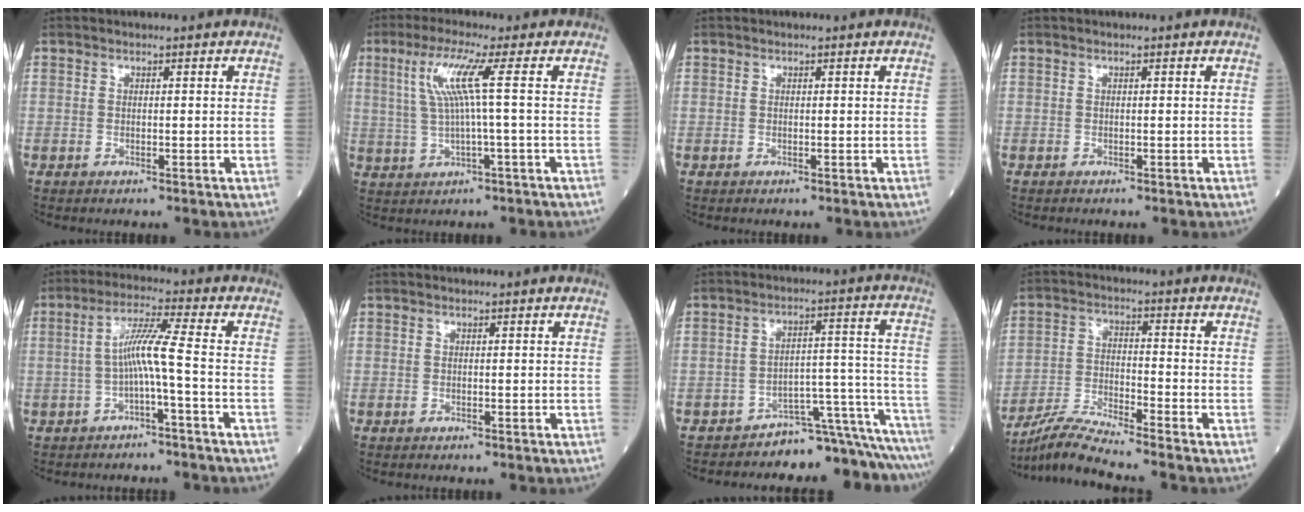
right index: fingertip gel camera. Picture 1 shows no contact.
{"total": 6.7, "force": [1.5, -1.0, 6.5], "torque": [-0.134, 0.014, 0.037]}
{"total": 0.0}
{"total": 0.0}
{"total": 5.7, "force": [-1.4, -0.9, 5.5], "torque": [-0.106, 0.020, -0.025]}
{"total": 0.0}
{"total": 10.5, "force": [-10.4, -0.6, 0.4], "torque": [0.038, 0.072, -0.141]}
{"total": 7.5, "force": [-7.0, -1.7, 2.1], "torque": [-0.051, -0.018, -0.136]}